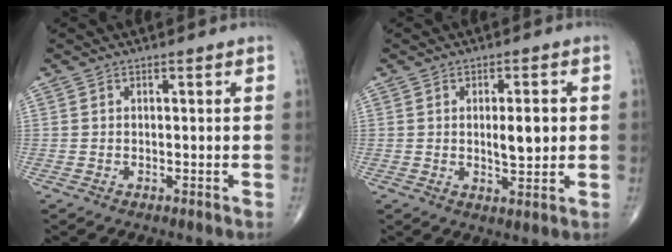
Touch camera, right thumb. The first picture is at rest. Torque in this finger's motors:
{"motor_torque": [0.59, 0.88, 0.38, 0.16, 0.02]}